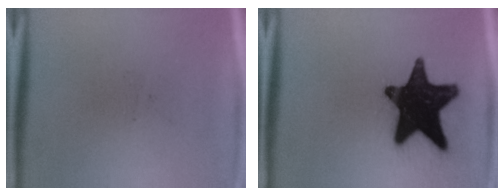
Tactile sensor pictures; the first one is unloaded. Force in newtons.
{"total": 19.6}